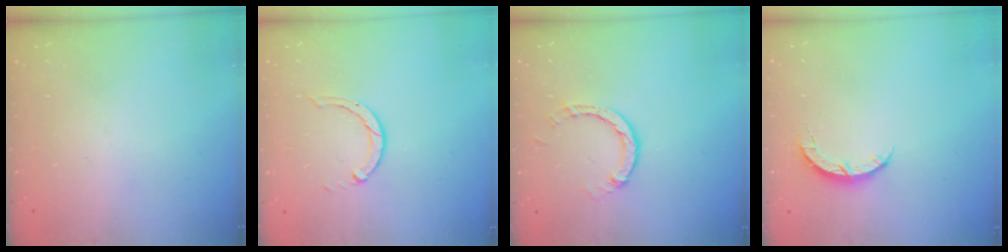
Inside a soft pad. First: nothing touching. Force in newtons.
{"total": 3.2, "press": 3.1, "slide": 0.4}
{"total": 3.2, "press": 3.2, "slide": 0.2}
{"total": 4.4, "press": 4.4, "slide": 0.5}